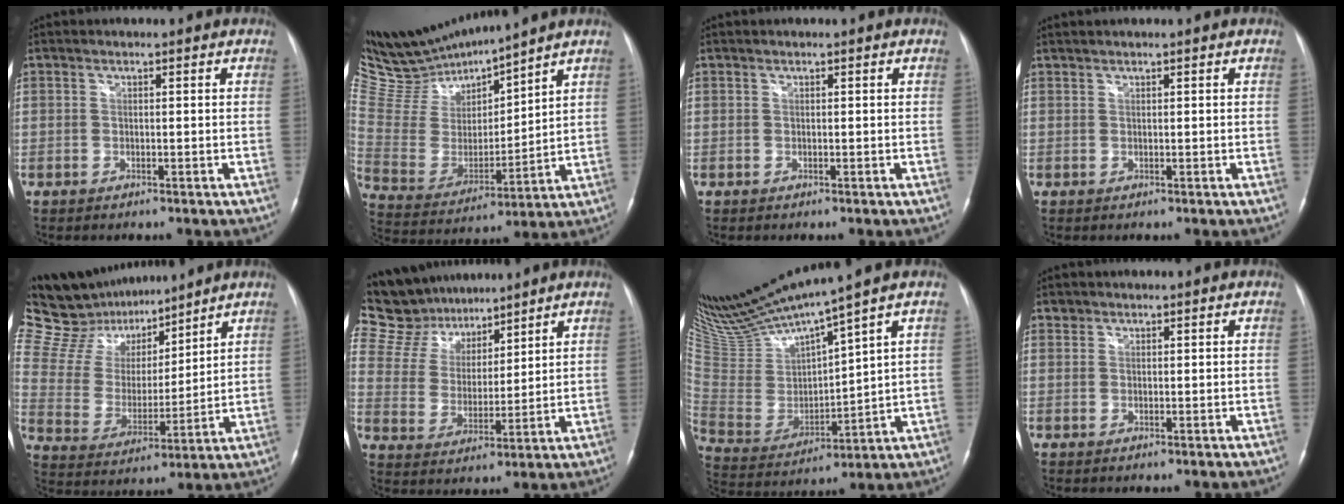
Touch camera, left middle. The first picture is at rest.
{"total": 15.3, "force": [14.8, 1.6, 3.7], "torque": [-0.088, -0.015, 0.295]}
{"total": 0.0}
{"total": 0.9, "force": [0.9, -0.1, 0.3], "torque": [-0.007, 0.009, 0.022]}
{"total": 17.7, "force": [15.5, 6.0, 6.1], "torque": [-0.110, 0.024, 0.279]}
{"total": 15.8, "force": [14.0, 6.4, 3.5], "torque": [-0.087, 0.028, 0.262]}
{"total": 15.7, "force": [14.0, -0.6, 7.2], "torque": [-0.150, -0.019, 0.285]}
{"total": 0.8, "force": [0.6, 0.5, -0.1], "torque": [0.007, 0.004, 0.008]}